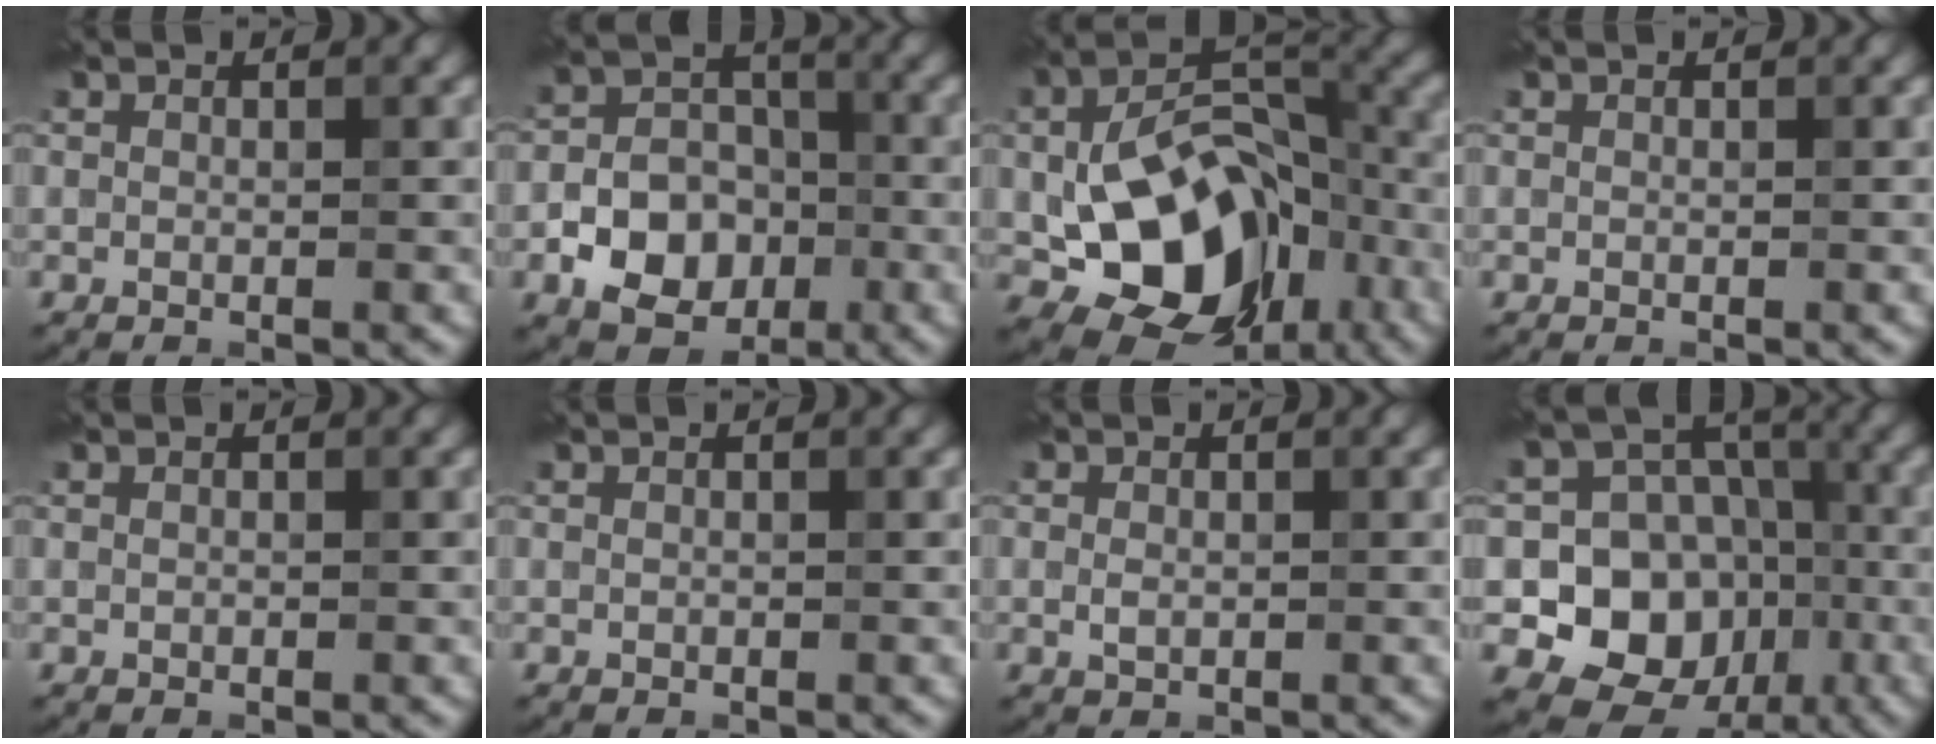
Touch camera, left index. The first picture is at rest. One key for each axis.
{"total": 8.7, "fx": -3.3, "fy": 7.2, "fz": 3.8, "tx": -0.048, "ty": -0.008, "tz": -0.072}
{"total": 12.4, "fx": -3.8, "fy": 8.1, "fz": 8.6, "tx": -0.150, "ty": -0.003, "tz": -0.064}
{"total": 0.0}
{"total": 0.0}
{"total": 0.0}
{"total": 0.8, "fx": -0.2, "fy": 0.4, "fz": 0.7, "tx": -0.017, "ty": -0.001, "tz": 0.000}
{"total": 11.6, "fx": -3.2, "fy": 9.7, "fz": 5.4, "tx": -0.096, "ty": 0.005, "tz": -0.077}